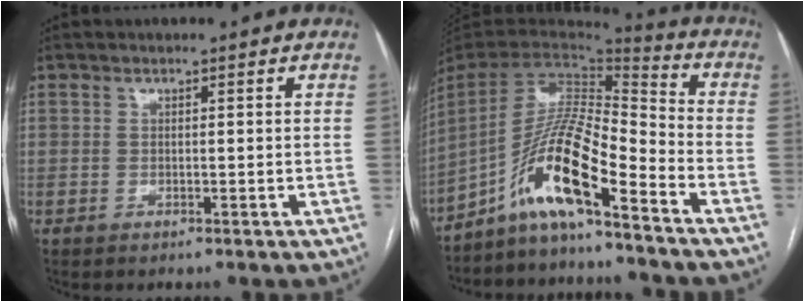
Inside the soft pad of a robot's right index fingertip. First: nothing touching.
{"total": 13.5, "force": [-8.9, 0.7, 10.2], "torque": [-0.189, 0.014, -0.165]}